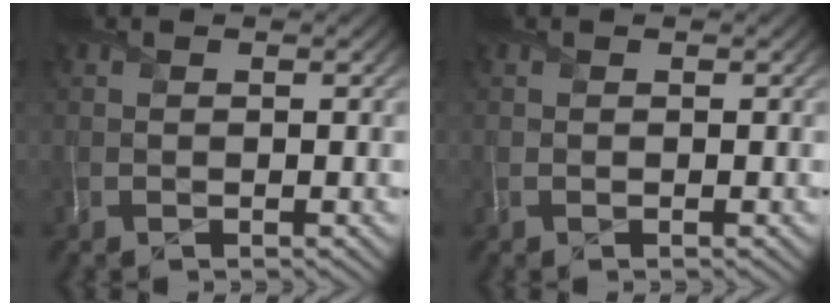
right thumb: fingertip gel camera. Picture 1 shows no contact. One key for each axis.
{"total": 0.0}